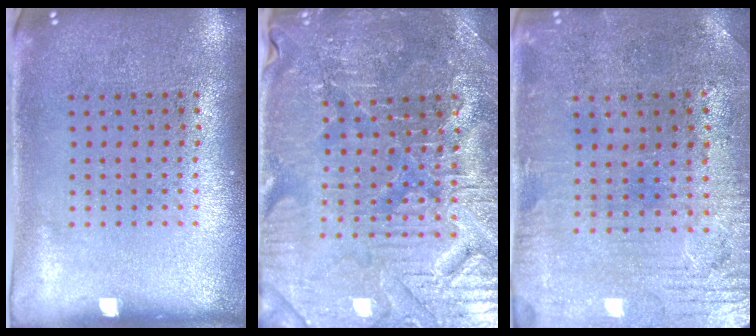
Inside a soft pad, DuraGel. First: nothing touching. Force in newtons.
{"total": 3.8, "press": 3.8, "slide": 0.6}
{"total": 0.9, "press": 0.7, "slide": 0.6}